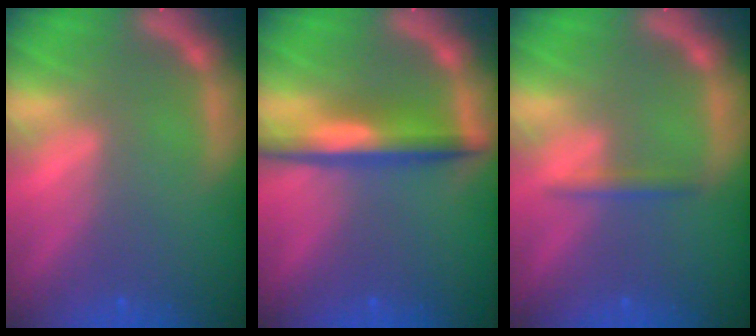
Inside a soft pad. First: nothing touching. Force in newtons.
{"total": 5.0}
{"total": 1.4}